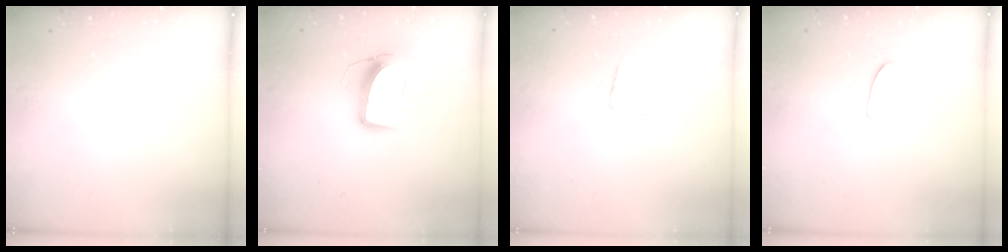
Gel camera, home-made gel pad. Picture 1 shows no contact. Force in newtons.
{"total": 10.3, "press": 10.3, "slide": 0.5}
{"total": 5.9, "press": 5.9, "slide": 0.4}
{"total": 4.7, "press": 4.7, "slide": 0.3}